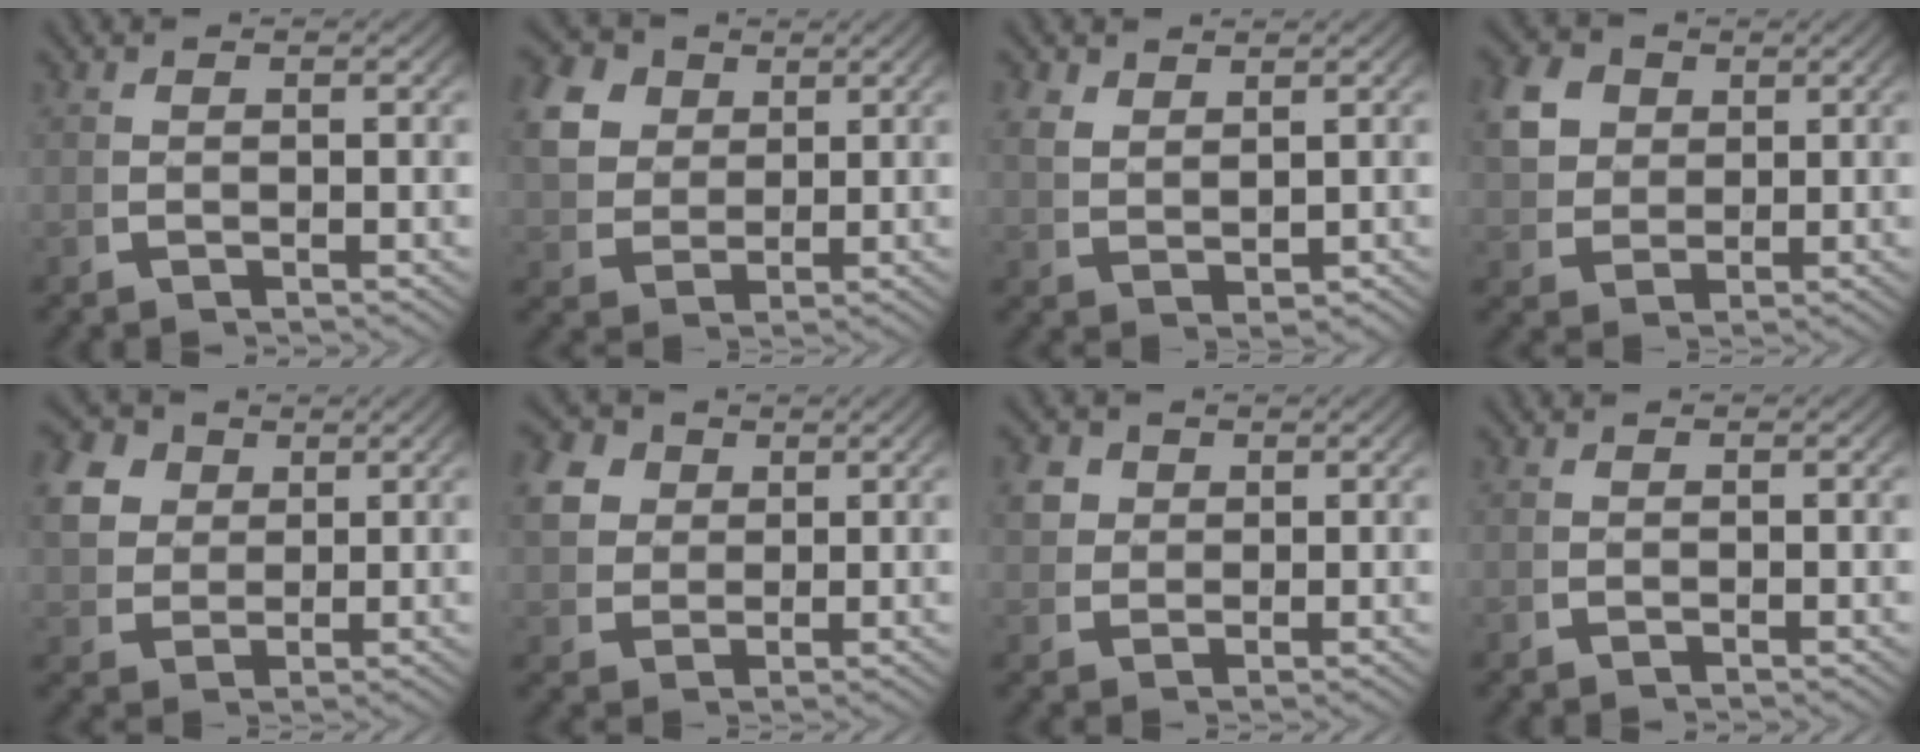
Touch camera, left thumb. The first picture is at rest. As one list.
[{"total": 8.8, "force": [3.3, 6.9, 4.3], "torque": [-0.107, -0.013, 0.061]}, {"total": 2.7, "force": [1.8, 1.5, 1.3], "torque": [-0.023, -0.006, 0.050]}, {"total": 6.9, "force": [2.6, 5.4, 3.5], "torque": [-0.089, -0.014, 0.055]}, {"total": 8.4, "force": [3.2, 6.6, 4.0], "torque": [-0.099, -0.011, 0.060]}, {"total": 7.6, "force": [2.9, 6.0, 3.5], "torque": [-0.087, -0.009, 0.055]}, {"total": 3.8, "force": [1.8, 2.9, 1.6], "torque": [-0.036, -0.007, 0.038]}, {"total": 0.0}]